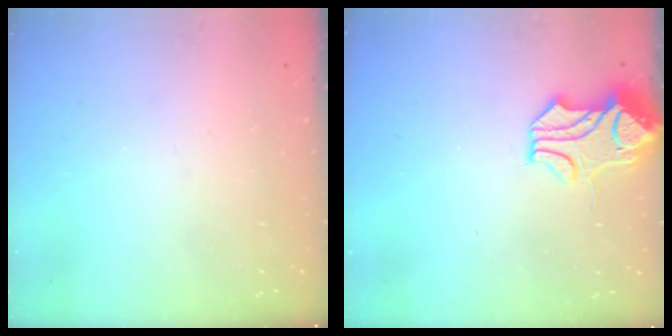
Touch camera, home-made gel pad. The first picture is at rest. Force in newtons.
{"total": 1.6, "press": 1.1, "slide": 1.2}